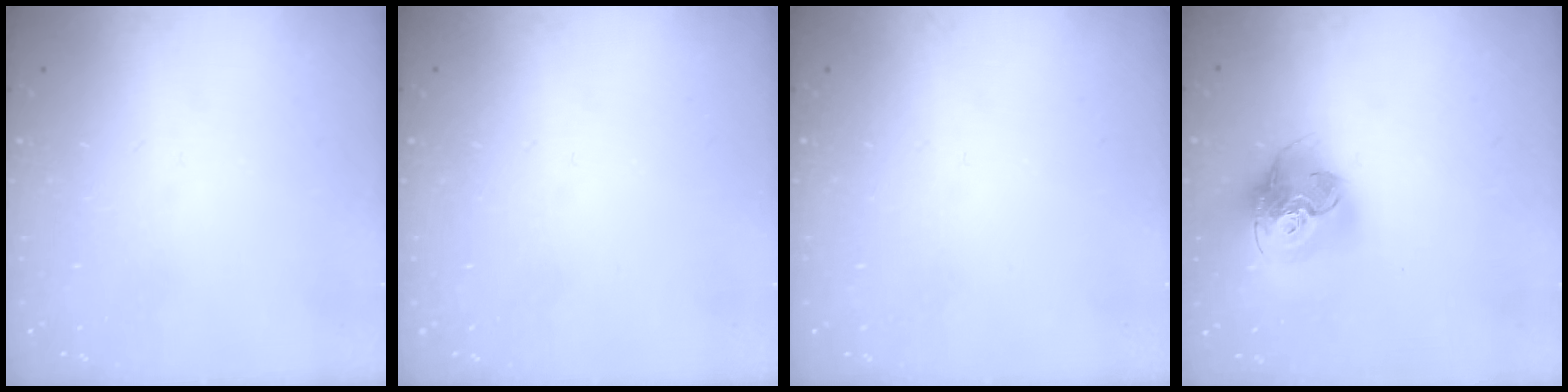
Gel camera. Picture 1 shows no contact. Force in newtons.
{"total": 0.0}
{"total": 0.0}
{"total": 18.8, "press": 18.6, "slide": 2.1}